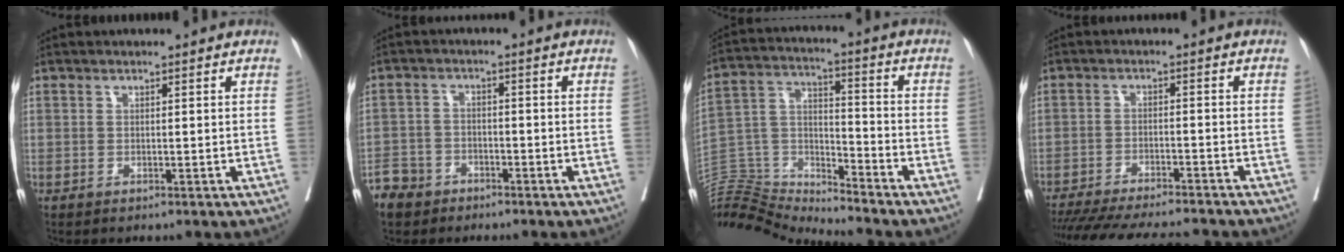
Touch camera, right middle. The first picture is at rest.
{"total": 6.1, "force": [-4.6, 4.0, 0.7], "torque": [-0.018, 0.003, -0.086]}
{"total": 15.2, "force": [-15.1, -0.1, 1.4], "torque": [-0.030, 0.048, -0.279]}
{"total": 18.4, "force": [-16.6, 2.3, 7.7], "torque": [-0.150, -0.033, -0.234]}